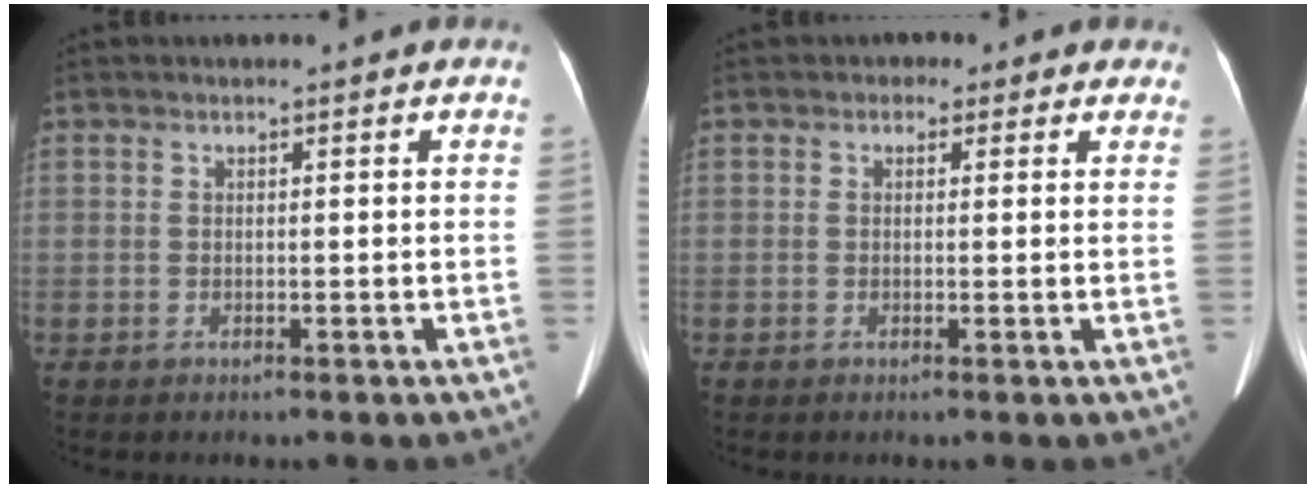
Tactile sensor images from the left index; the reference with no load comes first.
{"total": 2.6, "force": [1.4, 2.1, 0.7], "torque": [0.009, 0.008, 0.007]}